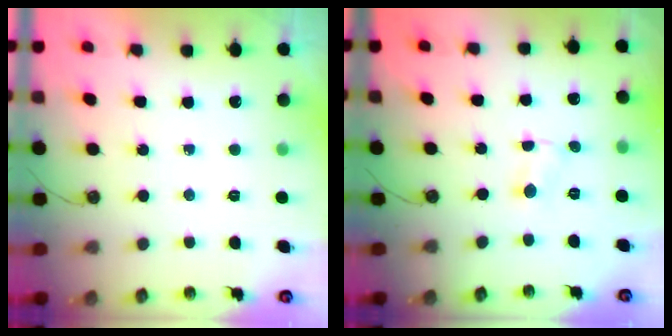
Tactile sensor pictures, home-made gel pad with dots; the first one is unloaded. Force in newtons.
{"total": 0.8, "press": 0.8, "slide": 0.1}